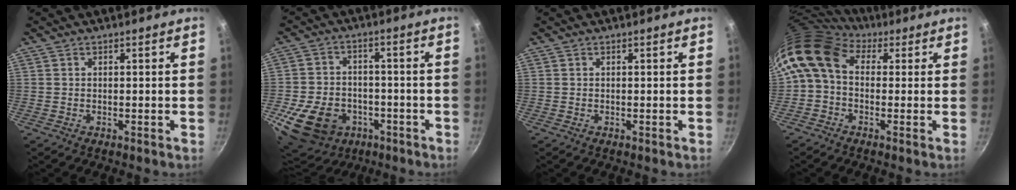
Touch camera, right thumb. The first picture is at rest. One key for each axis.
{"total": 17.2, "fx": -6.1, "fy": 13.3, "fz": 9.1, "tx": -0.162, "ty": 0.036, "tz": -0.082}
{"total": 0.0}
{"total": 9.9, "fx": 2.0, "fy": 7.2, "fz": 6.5, "tx": -0.114, "ty": 0.020, "tz": 0.013}